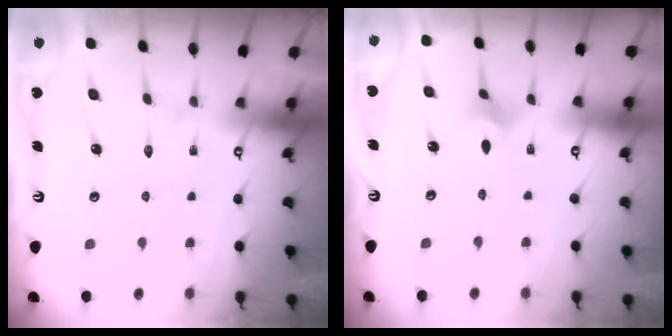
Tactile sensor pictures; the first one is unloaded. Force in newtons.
{"total": 2.1, "press": 2.0, "slide": 0.6}